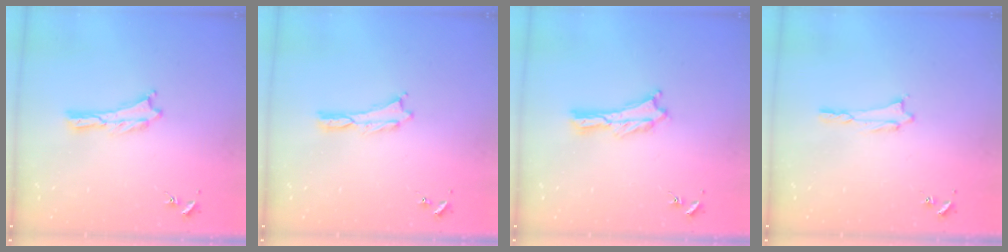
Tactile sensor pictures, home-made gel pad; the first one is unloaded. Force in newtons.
{"total": 0.0}
{"total": 0.9, "press": 0.9, "slide": 0.2}
{"total": 0.7, "press": 0.7, "slide": 0.1}